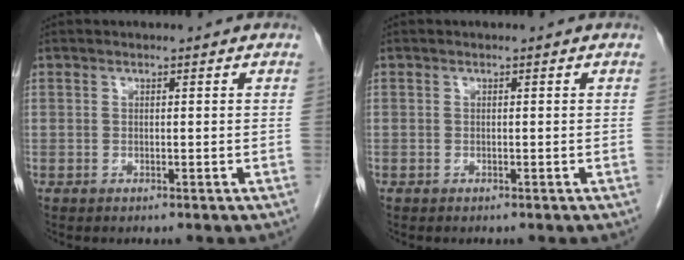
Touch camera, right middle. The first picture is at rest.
{"total": 0.0}